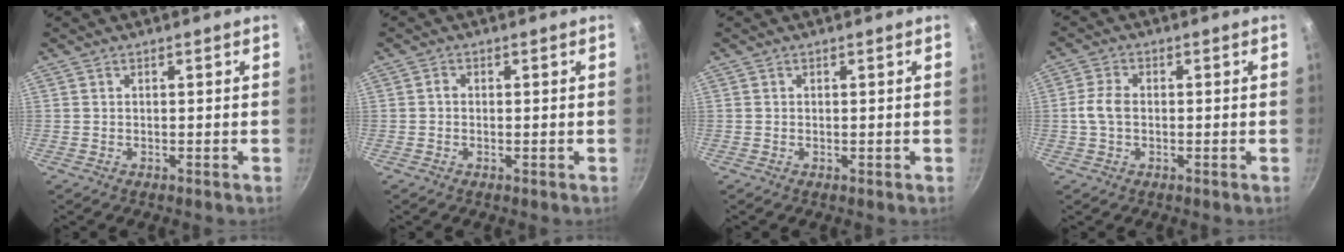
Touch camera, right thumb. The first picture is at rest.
{"total": 1.0, "force": [-0.2, 0.8, 0.6], "torque": [-0.013, 0.004, -0.005]}
{"total": 0.0}
{"total": 4.3, "force": [-0.3, 2.9, 3.2], "torque": [-0.067, 0.015, -0.009]}